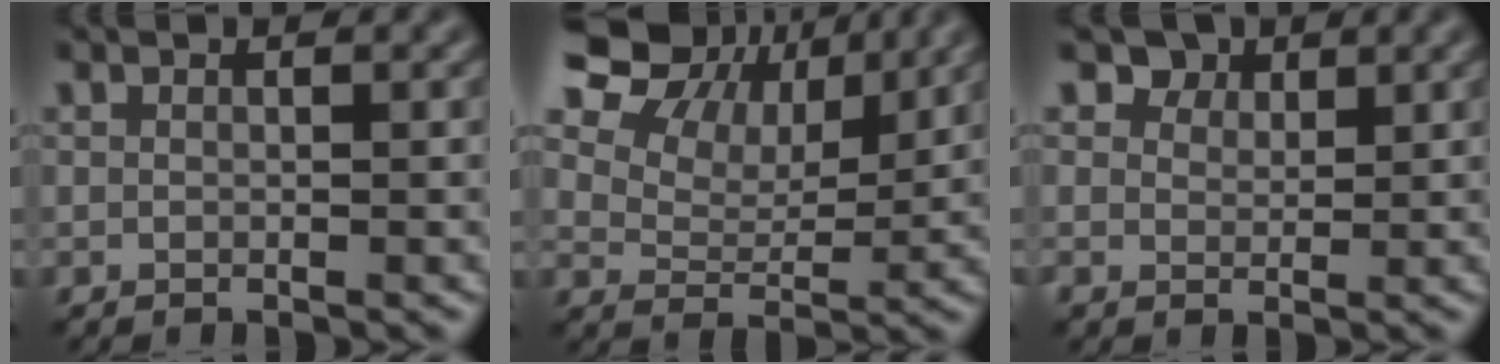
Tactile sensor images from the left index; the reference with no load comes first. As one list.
[{"total": 13.8, "force": [9.0, 8.0, 6.8], "torque": [-0.137, 0.022, 0.163]}, {"total": 3.3, "force": [2.2, 2.3, 1.1], "torque": [-0.032, -0.013, 0.039]}]